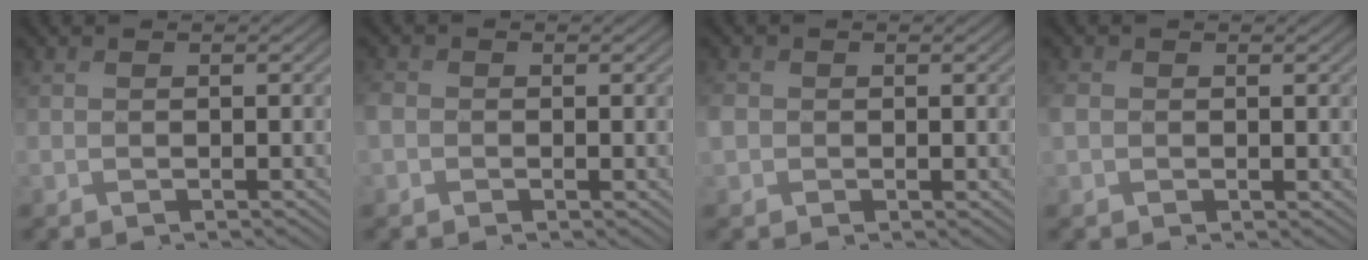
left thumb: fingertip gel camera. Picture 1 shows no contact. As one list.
[{"total": 2.2, "force": [-0.3, 1.9, 1.1], "torque": [-0.028, -0.002, -0.013]}, {"total": 2.2, "force": [0.0, 1.9, 1.0], "torque": [-0.027, -0.001, -0.004]}, {"total": 2.0, "force": [0.2, 1.7, 1.1], "torque": [-0.029, 0.000, 0.001]}]